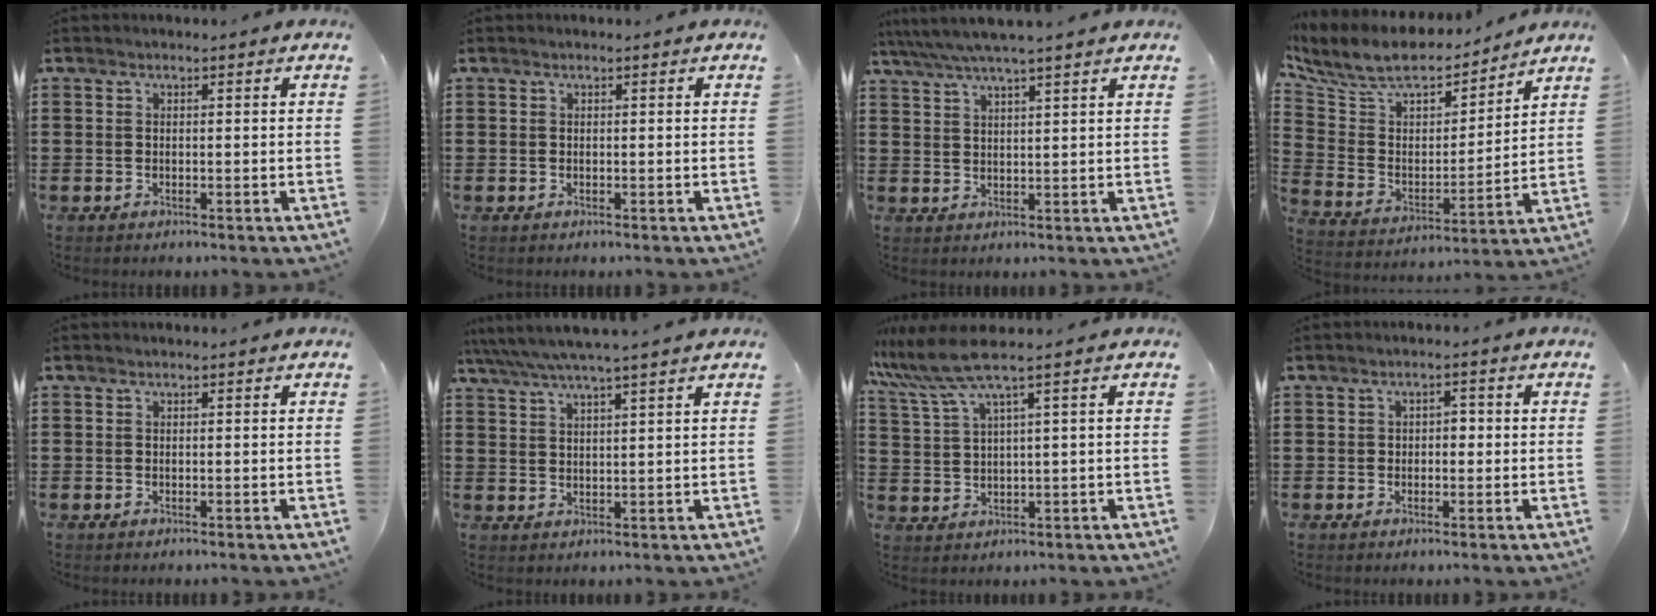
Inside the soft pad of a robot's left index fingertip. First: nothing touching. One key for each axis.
{"total": 0.0}
{"total": 4.2, "fx": 3.6, "fy": -0.2, "fz": 2.2, "tx": -0.054, "ty": -0.011, "tz": 0.062}
{"total": 9.5, "fx": 8.3, "fy": 3.3, "fz": 3.4, "tx": -0.107, "ty": -0.047, "tz": 0.144}
{"total": 0.0}
{"total": 4.3, "fx": 3.6, "fy": -0.4, "fz": 2.3, "tx": -0.056, "ty": -0.013, "tz": 0.062}
{"total": 6.0, "fx": 3.7, "fy": 0.3, "fz": 4.8, "tx": -0.121, "ty": -0.017, "tz": 0.058}
{"total": 1.8, "fx": 0.0, "fy": 1.2, "fz": 1.4, "tx": -0.029, "ty": 0.006, "tz": -0.002}